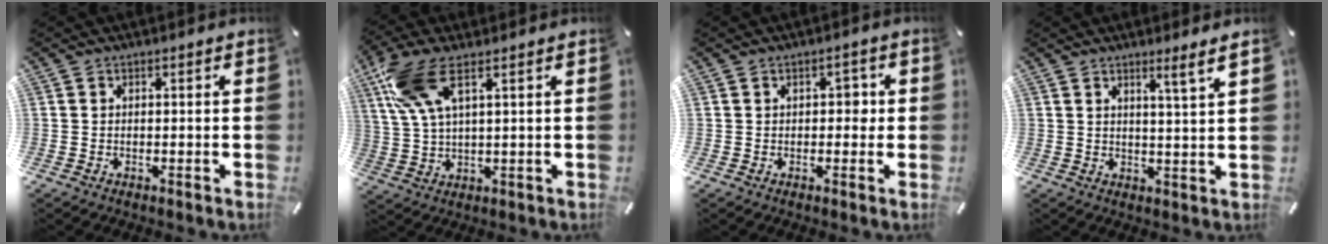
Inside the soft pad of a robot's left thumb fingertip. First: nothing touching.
{"total": 10.0, "force": [5.2, 3.5, 7.8], "torque": [-0.183, -0.004, 0.095]}
{"total": 2.8, "force": [0.1, 1.9, 2.1], "torque": [-0.025, 0.003, -0.006]}
{"total": 4.8, "force": [3.3, -0.8, 3.3], "torque": [-0.063, -0.019, 0.052]}